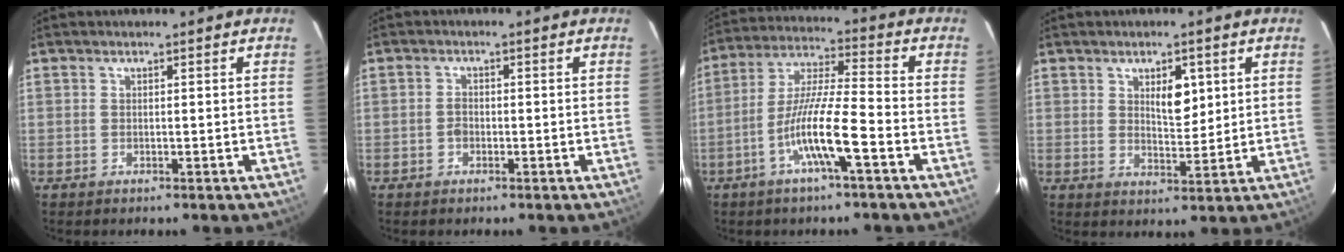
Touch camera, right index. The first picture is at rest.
{"total": 1.4, "force": [-0.5, 1.0, 1.0], "torque": [-0.018, 0.004, -0.010]}
{"total": 11.3, "force": [-4.6, 0.3, 10.3], "torque": [-0.202, 0.002, -0.090]}
{"total": 4.8, "force": [1.9, 2.1, 3.9], "torque": [-0.059, -0.002, 0.034]}